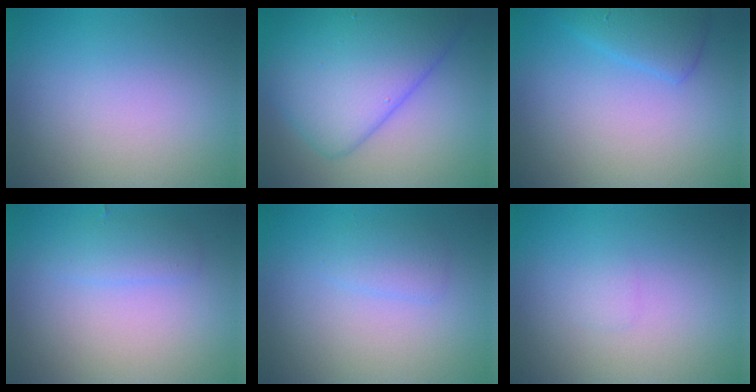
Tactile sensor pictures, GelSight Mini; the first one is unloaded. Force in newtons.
{"total": 9.0, "press": 9.0, "slide": 0.2}
{"total": 2.5, "press": 2.5, "slide": 0.2}
{"total": 1.7, "press": 1.7, "slide": 0.2}
{"total": 1.4, "press": 1.4, "slide": 0.2}
{"total": 0.6, "press": 0.6, "slide": 0.0}